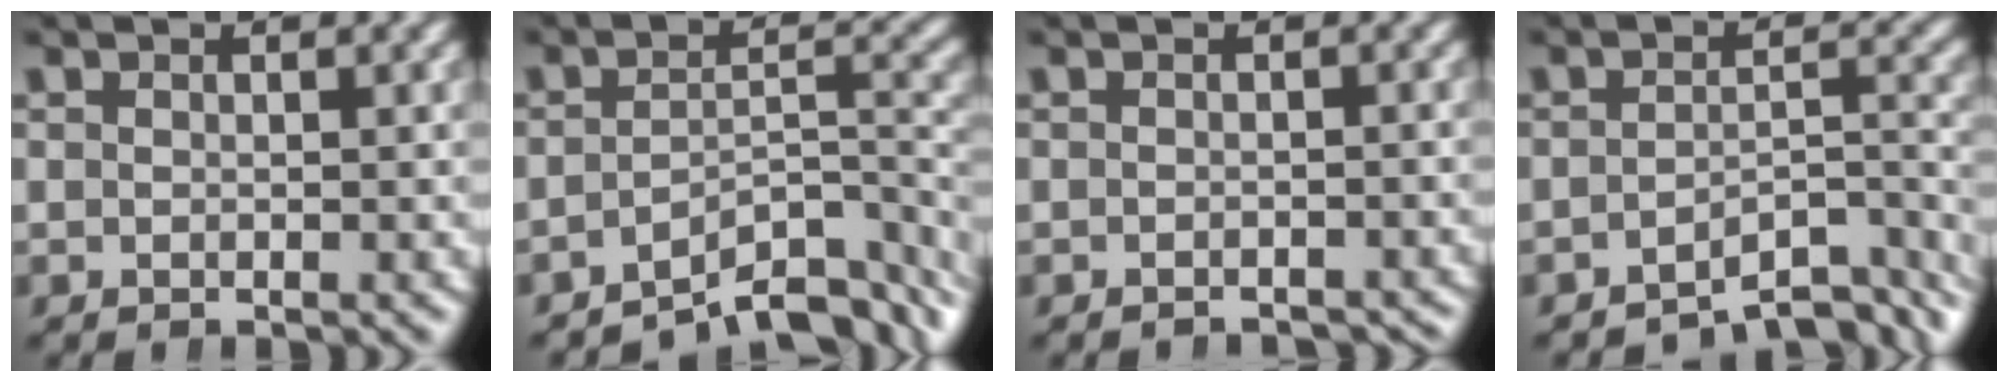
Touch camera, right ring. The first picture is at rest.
{"total": 9.3, "force": [-6.4, 3.4, 5.8], "torque": [-0.058, -0.023, -0.087]}
{"total": 2.7, "force": [-2.7, 0.1, 0.2], "torque": [0.003, -0.009, -0.038]}
{"total": 8.1, "force": [-6.7, 2.2, 3.9], "torque": [-0.026, -0.011, -0.098]}